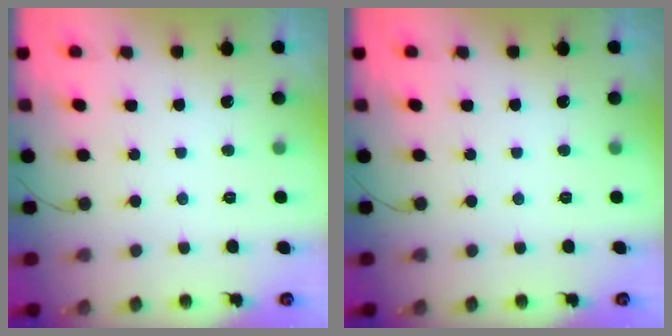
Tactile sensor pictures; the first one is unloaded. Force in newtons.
{"total": 0.0}